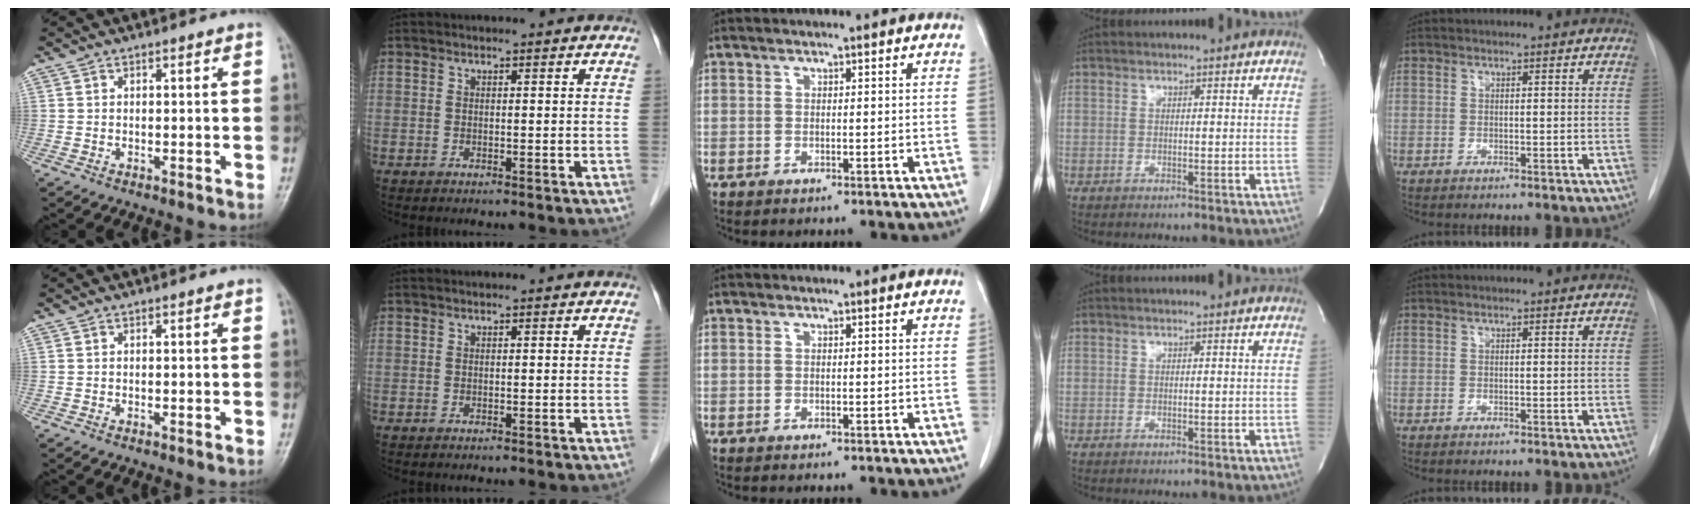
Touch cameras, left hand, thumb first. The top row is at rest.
{}